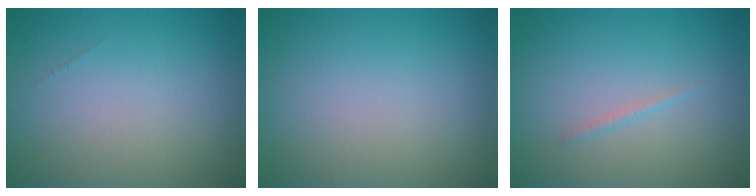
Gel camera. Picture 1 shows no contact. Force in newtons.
{"total": 0.0}
{"total": 0.5, "press": 0.5, "slide": 0.1}